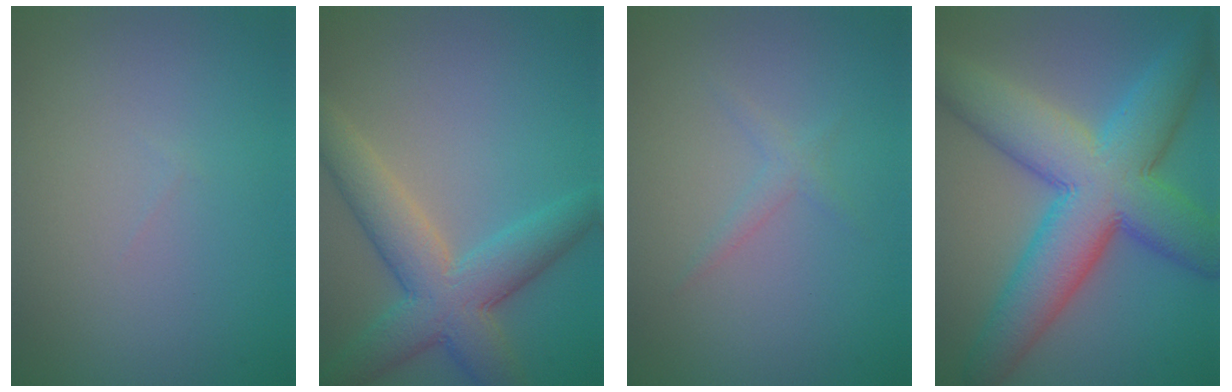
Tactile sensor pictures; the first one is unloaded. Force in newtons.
{"total": 6.6, "press": 6.6, "slide": 0.4}
{"total": 1.1, "press": 1.1, "slide": 0.0}
{"total": 11.5, "press": 11.5, "slide": 0.5}